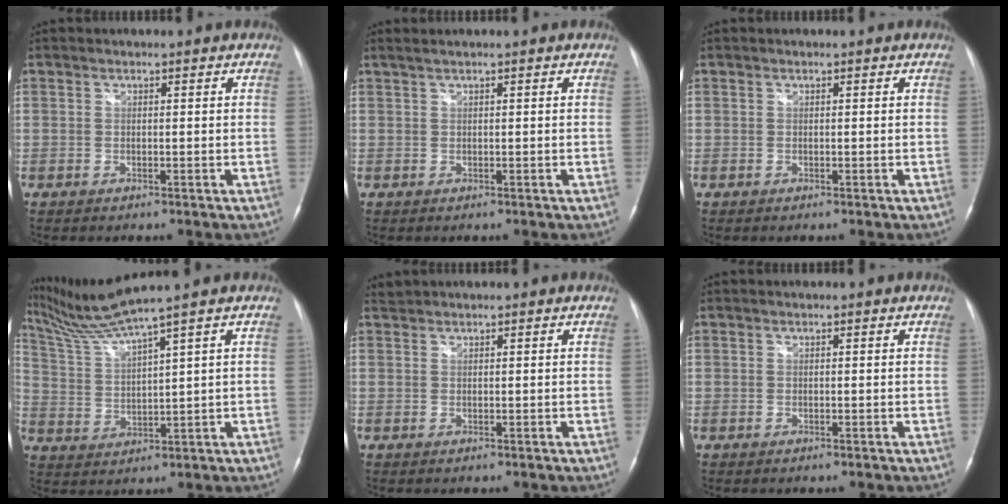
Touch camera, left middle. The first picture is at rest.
{"total": 1.4, "force": [0.7, -0.1, 1.1], "torque": [-0.031, 0.017, 0.016]}
{"total": 0.0}
{"total": 8.3, "force": [6.8, -2.6, 4.1], "torque": [-0.091, -0.002, 0.138]}
{"total": 0.9, "force": [0.9, -0.1, -0.2], "torque": [-0.005, 0.008, 0.022]}
{"total": 0.0}